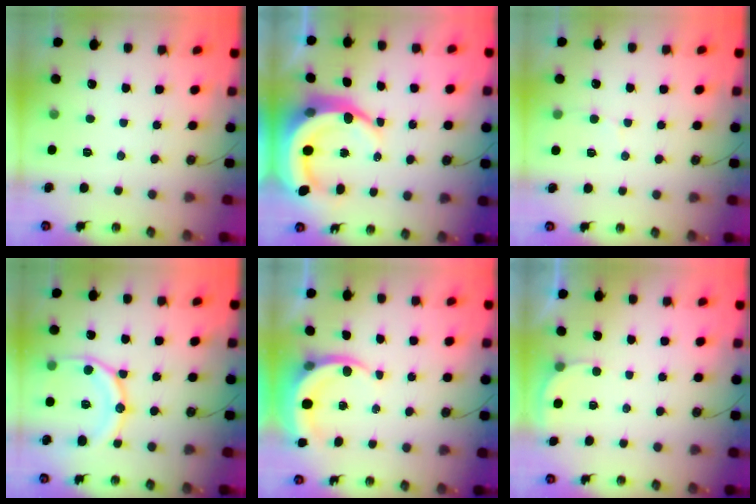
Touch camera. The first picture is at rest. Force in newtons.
{"total": 13.0, "press": 12.9, "slide": 1.7}
{"total": 3.7, "press": 3.7, "slide": 0.3}
{"total": 16.3, "press": 16.2, "slide": 1.8}
{"total": 5.9, "press": 5.9, "slide": 0.7}
{"total": 2.7, "press": 2.7, "slide": 0.2}